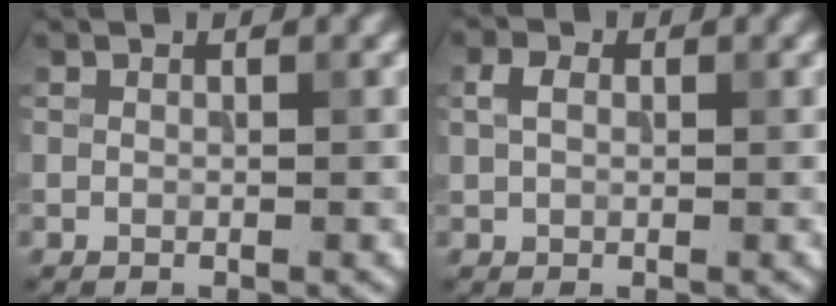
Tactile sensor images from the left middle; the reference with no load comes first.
{"total": 1.9, "force": [0.6, 1.4, 1.2], "torque": [-0.026, 0.006, 0.007]}